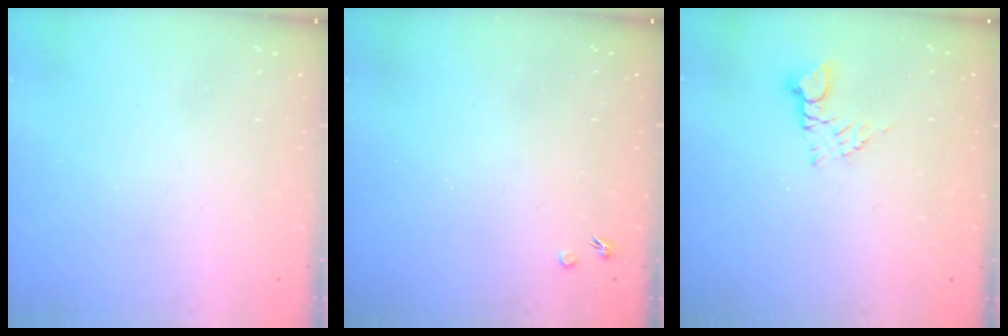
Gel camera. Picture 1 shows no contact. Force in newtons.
{"total": 1.7, "press": 1.7, "slide": 0.3}
{"total": 3.9, "press": 3.9, "slide": 0.4}